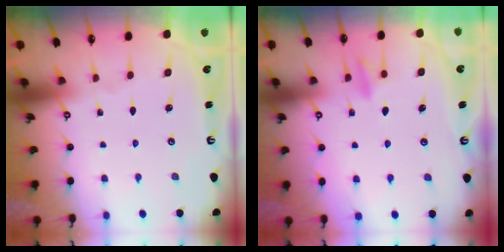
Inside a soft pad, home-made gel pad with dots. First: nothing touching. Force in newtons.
{"total": 9.2, "press": 9.2, "slide": 0.8}